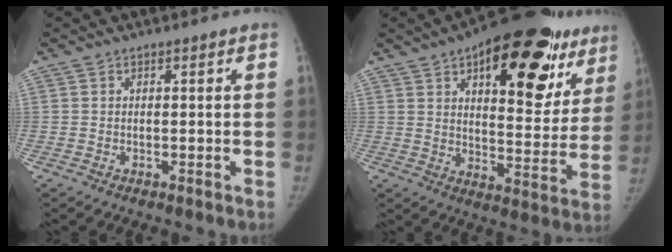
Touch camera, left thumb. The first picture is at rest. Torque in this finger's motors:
{"motor_torque": [0.23, 0.85, 1.19, -1.58, 0.07]}